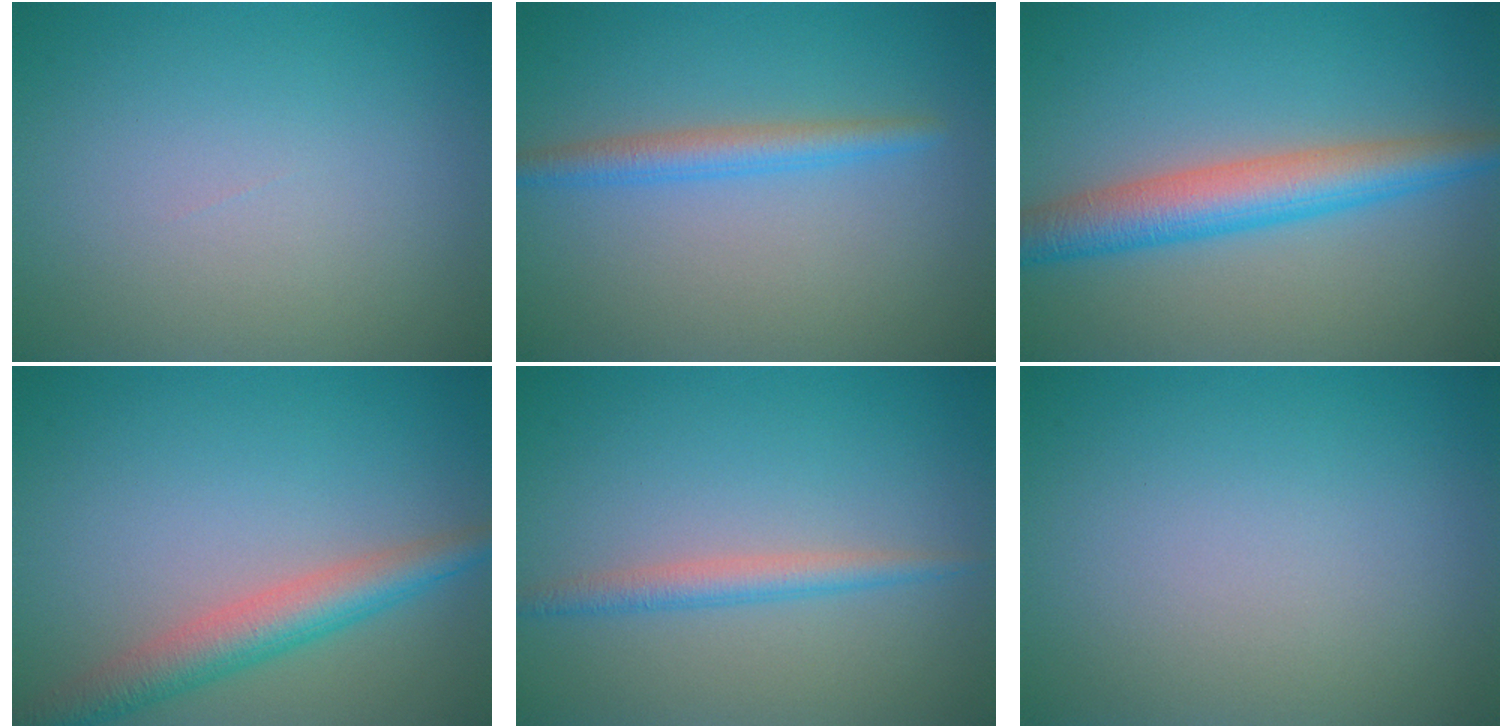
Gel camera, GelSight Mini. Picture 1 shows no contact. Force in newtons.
{"total": 2.4, "press": 2.4, "slide": 0.1}
{"total": 5.4, "press": 5.4, "slide": 0.2}
{"total": 4.5, "press": 4.5, "slide": 0.2}
{"total": 2.1, "press": 2.1, "slide": 0.1}
{"total": 0.0}